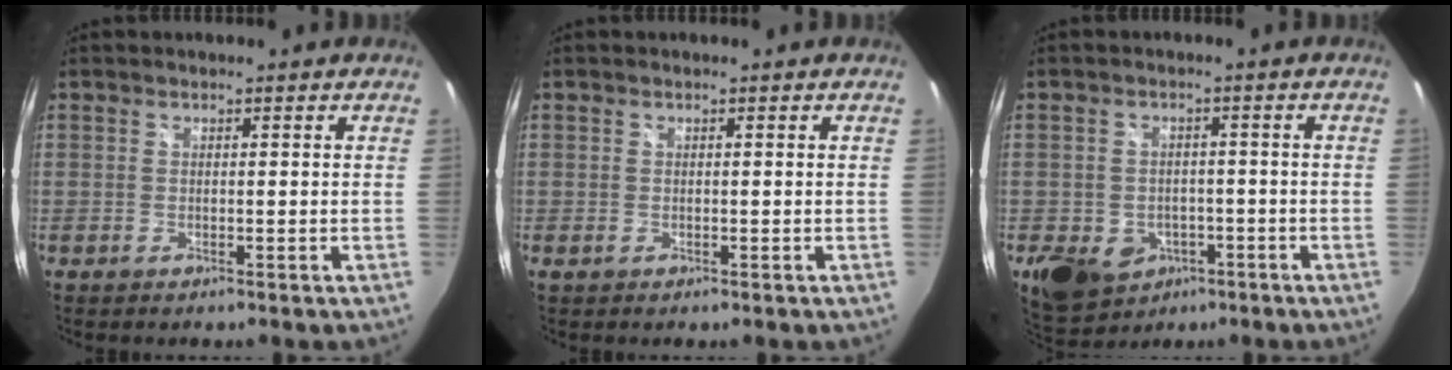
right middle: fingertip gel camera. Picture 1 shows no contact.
{"total": 0.0}
{"total": 12.0, "force": [-5.4, 9.2, 5.5], "torque": [-0.133, -0.006, -0.065]}